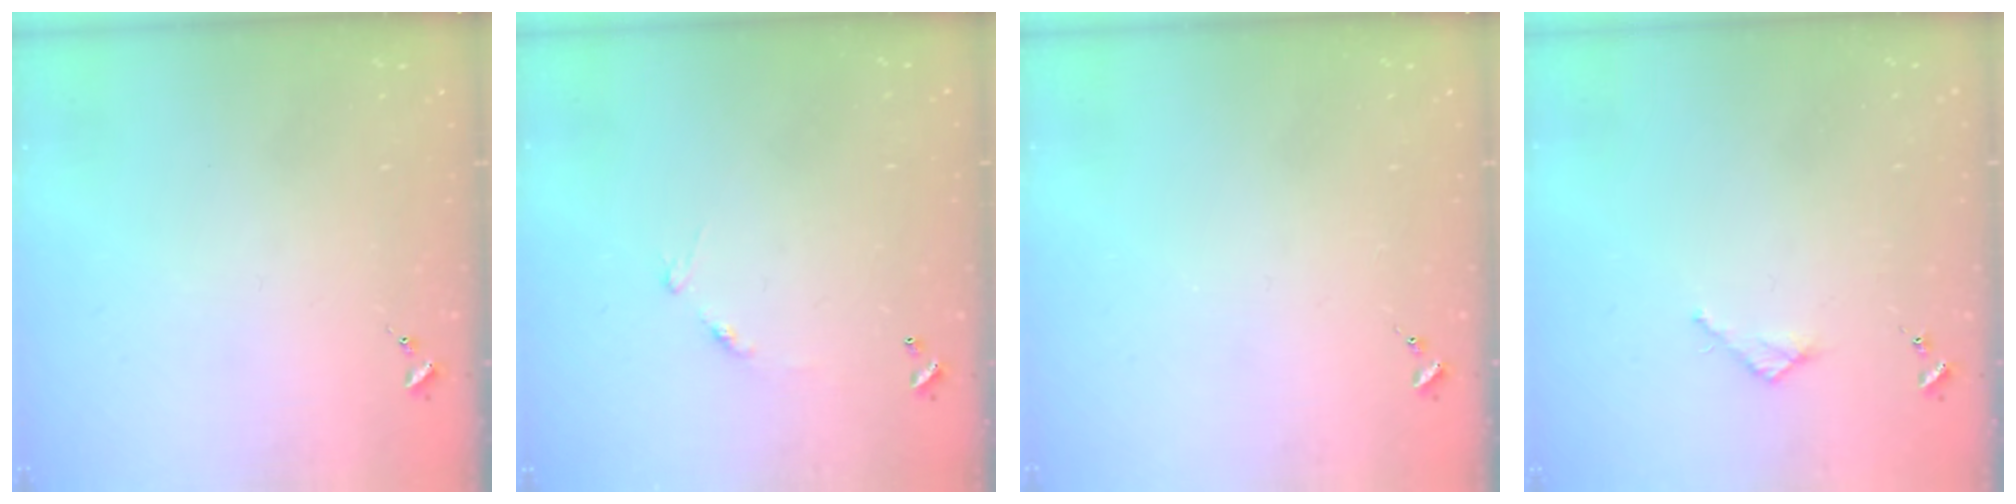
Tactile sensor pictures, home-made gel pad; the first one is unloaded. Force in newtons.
{"total": 7.0, "press": 7.0, "slide": 0.5}
{"total": 0.0}
{"total": 2.7, "press": 2.7, "slide": 0.2}